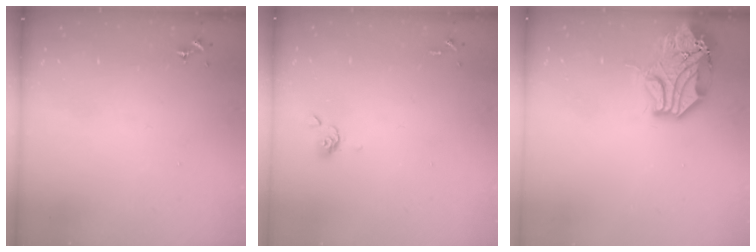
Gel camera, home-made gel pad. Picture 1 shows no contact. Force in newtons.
{"total": 4.9, "press": 4.8, "slide": 0.9}
{"total": 15.9, "press": 15.7, "slide": 2.2}